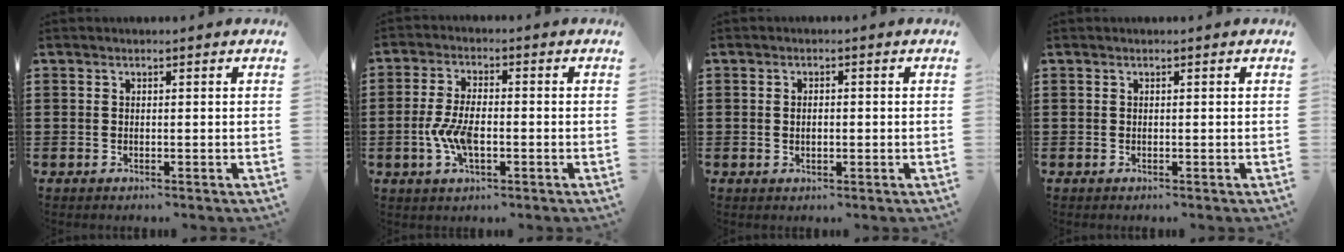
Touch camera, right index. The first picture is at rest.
{"total": 6.1, "force": [-1.5, 2.5, 5.3], "torque": [-0.128, -0.008, -0.032]}
{"total": 1.5, "force": [-0.1, 0.7, 1.3], "torque": [-0.026, 0.005, -0.003]}
{"total": 0.0}